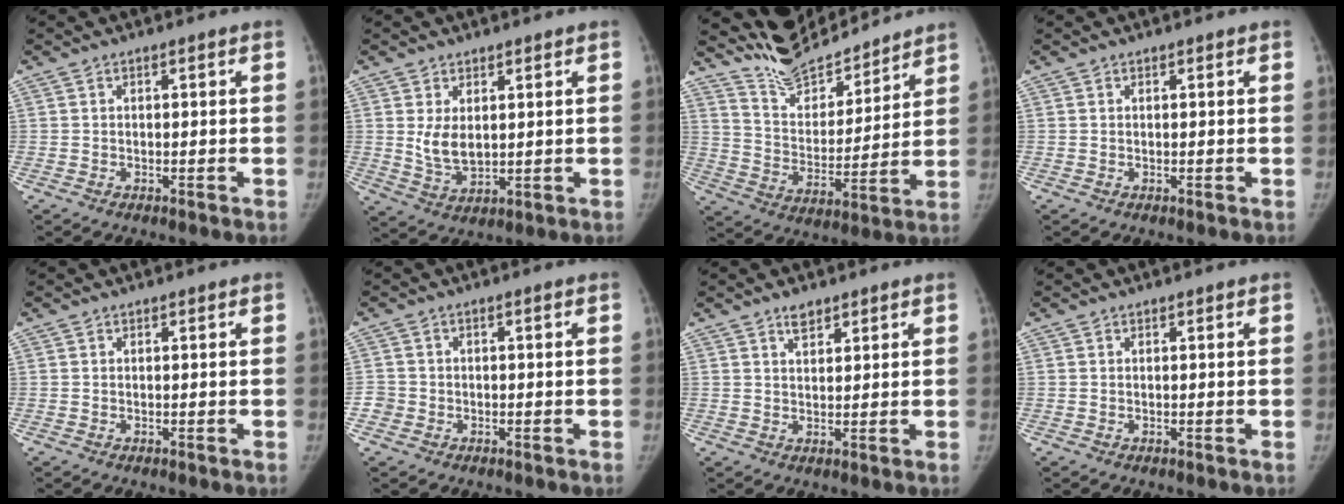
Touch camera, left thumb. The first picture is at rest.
{"total": 5.8, "force": [1.6, 3.8, 4.0], "torque": [-0.054, -0.021, 0.041]}
{"total": 14.2, "force": [13.5, 3.5, 2.5], "torque": [-0.011, -0.090, 0.244]}
{"total": 0.0}
{"total": 0.0}
{"total": 2.4, "force": [-0.8, 2.2, 0.0], "torque": [0.017, 0.011, -0.020]}
{"total": 3.0, "force": [2.3, 1.5, 1.3], "torque": [-0.006, -0.016, 0.038]}
{"total": 0.0}